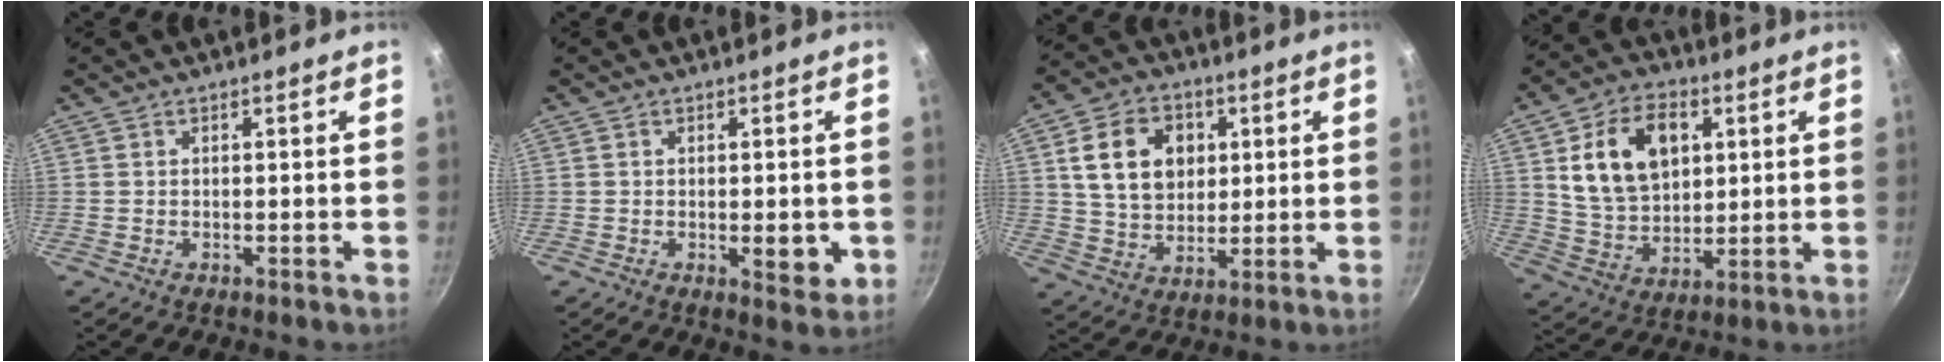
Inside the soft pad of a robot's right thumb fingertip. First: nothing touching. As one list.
[{"total": 4.6, "force": [-0.8, 2.1, 4.1], "torque": [-0.046, -0.006, -0.008]}, {"total": 13.8, "force": [3.5, 10.5, 8.3], "torque": [-0.119, 0.000, 0.060]}, {"total": 16.0, "force": [4.4, 11.0, 10.8], "torque": [-0.161, -0.008, 0.083]}]